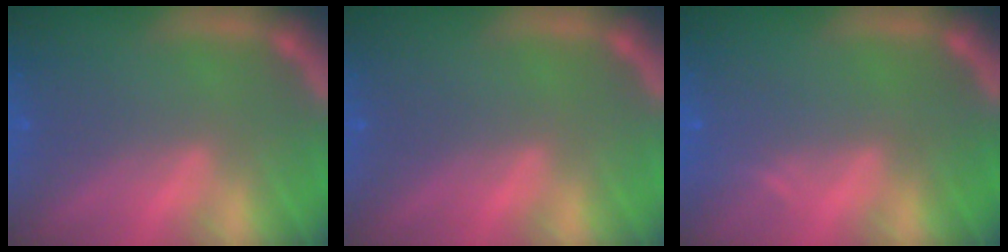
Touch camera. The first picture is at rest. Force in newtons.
{"total": 0.0}
{"total": 0.9}